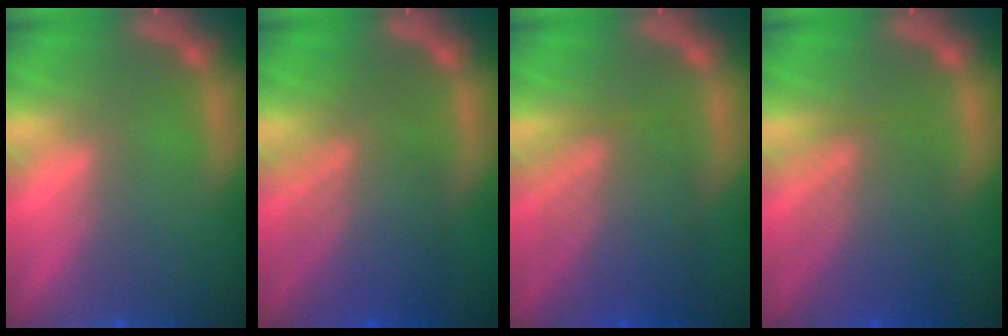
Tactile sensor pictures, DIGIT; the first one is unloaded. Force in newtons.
{"total": 7.1}
{"total": 7.0}
{"total": 6.0}